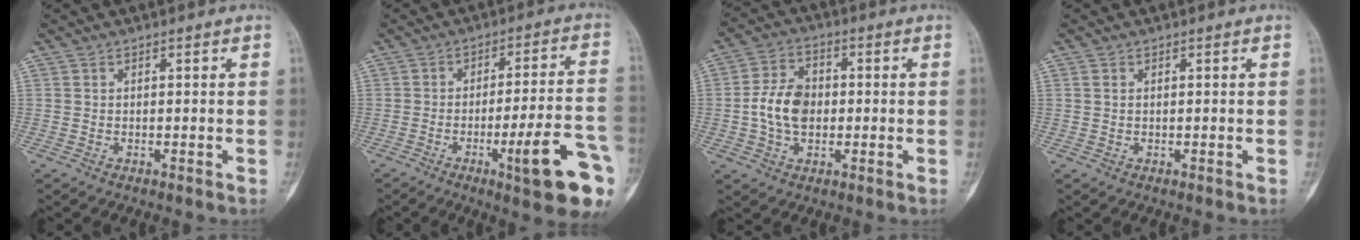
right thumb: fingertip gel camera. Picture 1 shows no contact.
{"total": 15.1, "force": [-6.3, 2.2, 13.5], "torque": [-0.168, 0.025, -0.083]}
{"total": 9.1, "force": [-0.6, 6.3, 6.5], "torque": [-0.107, 0.016, -0.016]}
{"total": 0.6, "force": [0.2, 0.4, 0.4], "torque": [-0.009, -0.001, 0.005]}